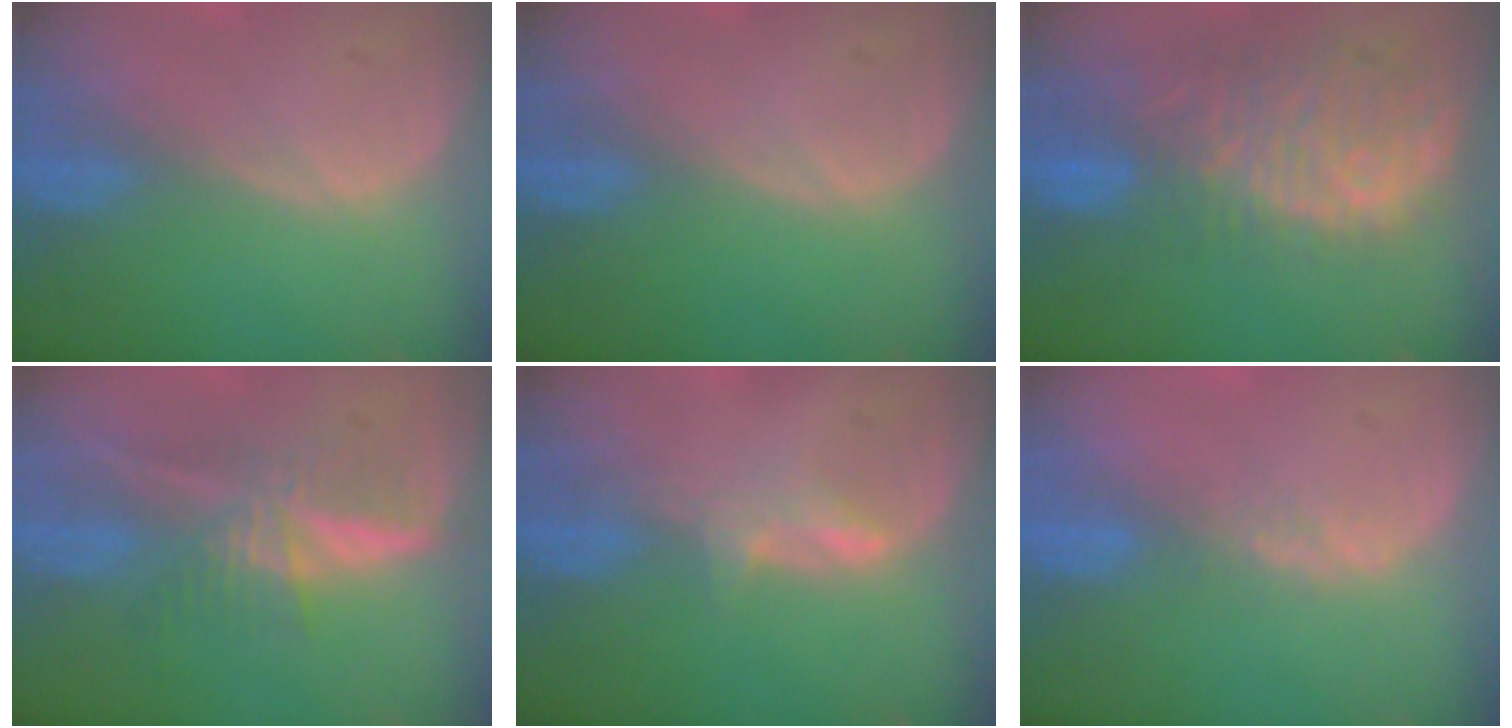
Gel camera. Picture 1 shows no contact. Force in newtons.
{"total": 0.0}
{"total": 11.5, "press": 9.8, "slide": 5.9}
{"total": 5.9, "press": 5.5, "slide": 1.9}
{"total": 2.3, "press": 2.3, "slide": 0.4}
{"total": 1.7, "press": 1.4, "slide": 0.9}